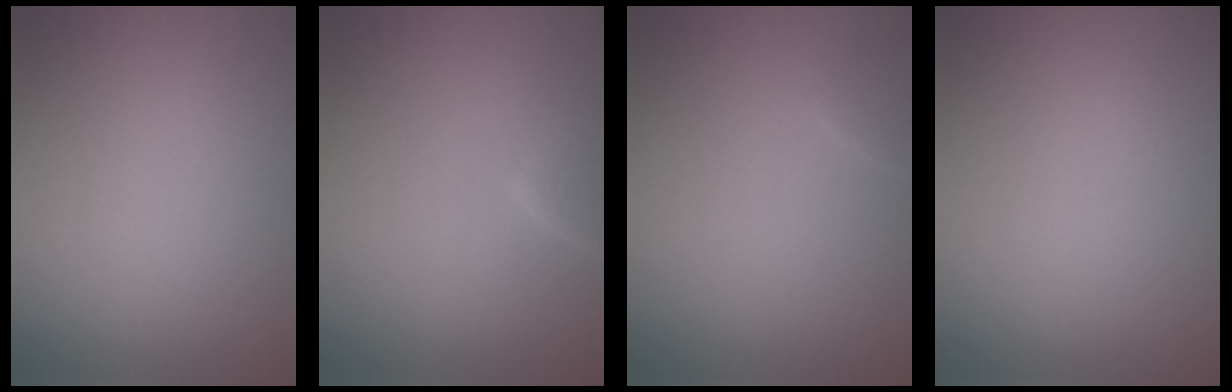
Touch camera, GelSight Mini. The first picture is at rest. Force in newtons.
{"total": 2.8, "press": 2.8, "slide": 0.2}
{"total": 0.8, "press": 0.8, "slide": 0.0}
{"total": 0.0}